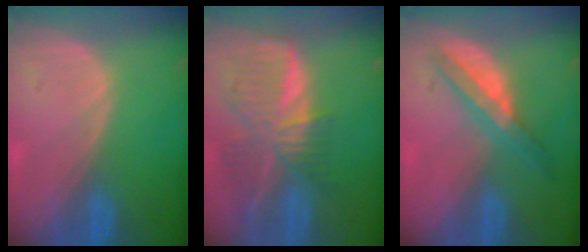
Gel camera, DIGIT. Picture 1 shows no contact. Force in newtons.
{"total": 9.4, "press": 8.3, "slide": 4.6}
{"total": 5.6, "press": 5.2, "slide": 1.9}